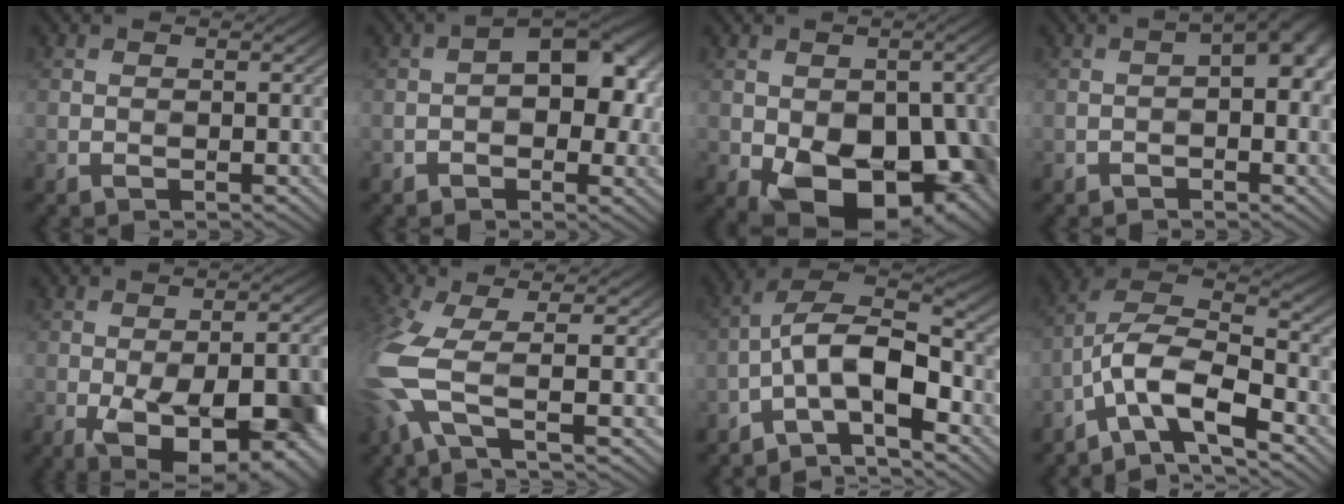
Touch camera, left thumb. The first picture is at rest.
{"total": 6.8, "force": [0.0, 3.6, 5.8], "torque": [-0.073, 0.008, 0.004]}
{"total": 13.8, "force": [-3.8, 8.7, 10.0], "torque": [-0.136, -0.041, -0.038]}
{"total": 4.4, "force": [-0.4, 1.3, 4.2], "torque": [-0.056, 0.009, -0.003]}
{"total": 13.3, "force": [-5.0, 5.5, 11.0], "torque": [-0.159, -0.009, -0.061]}
{"total": 7.2, "force": [-0.4, 2.4, 6.8], "torque": [-0.161, -0.007, -0.020]}
{"total": 11.7, "force": [-4.9, 4.8, 9.5], "torque": [-0.165, -0.003, -0.083]}
{"total": 11.5, "force": [-6.1, 4.8, 8.5], "torque": [-0.177, -0.011, -0.109]}